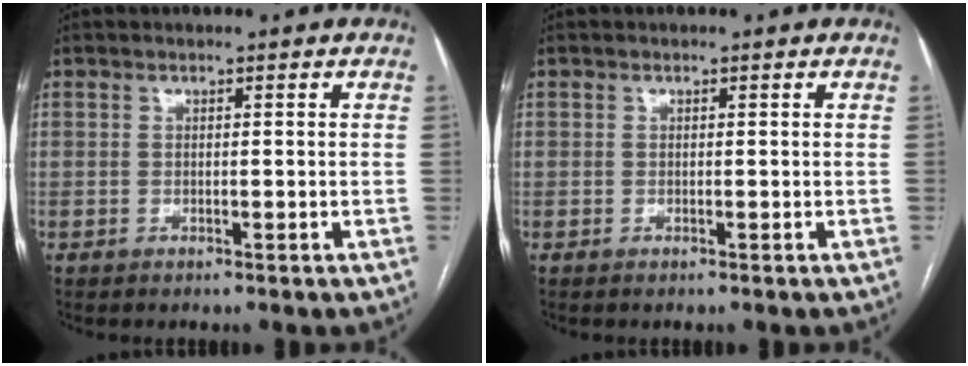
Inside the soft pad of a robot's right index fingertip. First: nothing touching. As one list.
[{"total": 0.0}]